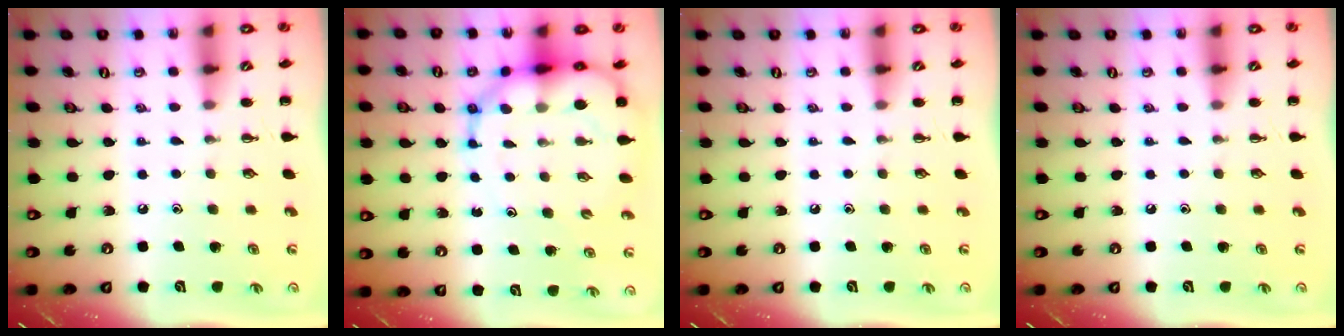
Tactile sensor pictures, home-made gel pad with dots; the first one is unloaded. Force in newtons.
{"total": 12.6, "press": 12.1, "slide": 3.4}
{"total": 0.0}
{"total": 0.0}